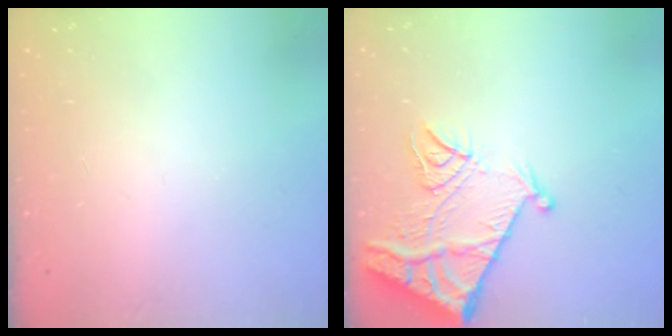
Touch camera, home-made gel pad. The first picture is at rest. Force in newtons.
{"total": 12.8, "press": 12.7, "slide": 1.2}